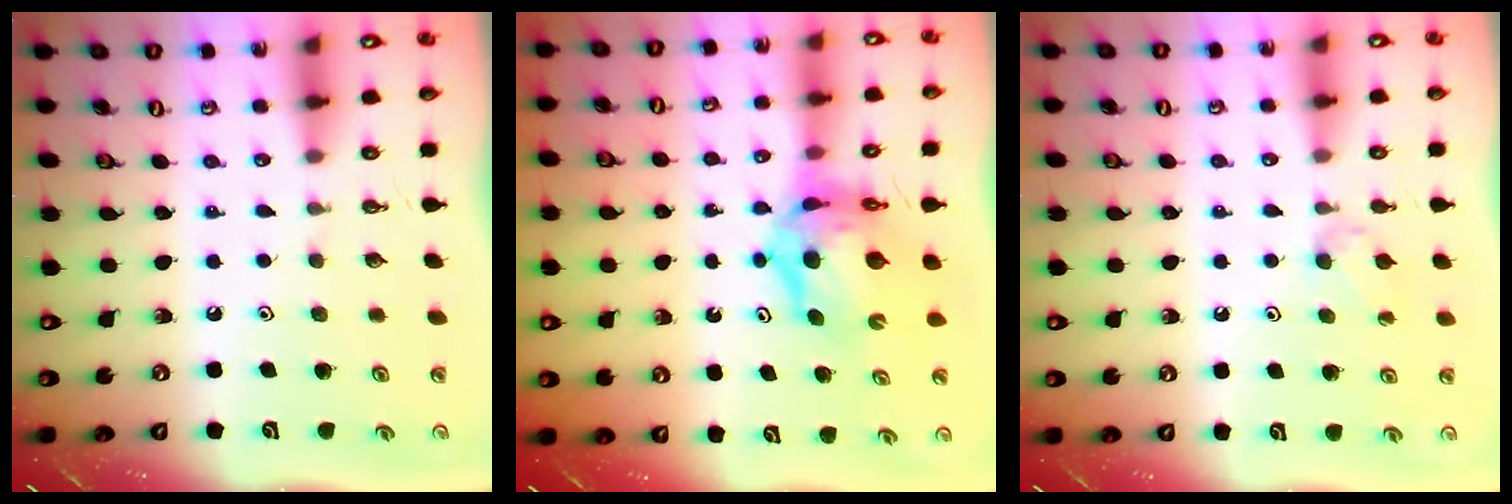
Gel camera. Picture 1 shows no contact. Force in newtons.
{"total": 9.8, "press": 9.7, "slide": 1.0}
{"total": 4.5, "press": 4.5, "slide": 0.6}